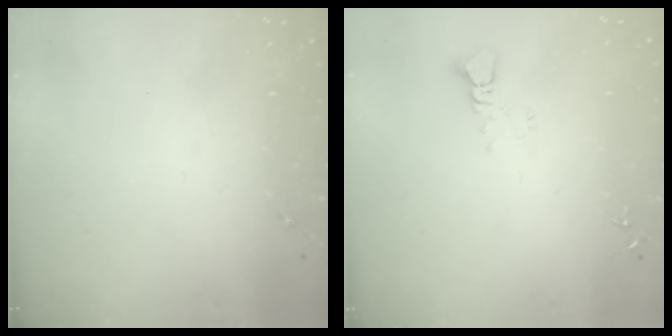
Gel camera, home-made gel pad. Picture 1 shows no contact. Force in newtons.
{"total": 2.5, "press": 2.5, "slide": 0.1}